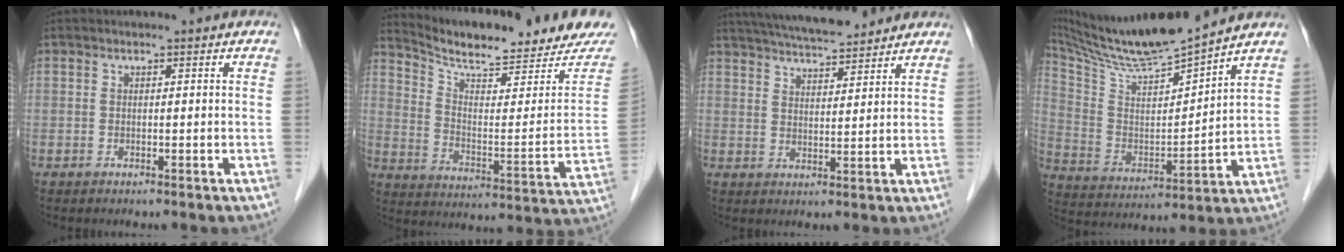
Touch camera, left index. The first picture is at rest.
{"total": 20.0, "force": [18.5, 2.6, 7.4], "torque": [-0.123, -0.055, 0.253]}
{"total": 12.1, "force": [10.9, 1.7, 4.9], "torque": [-0.088, 0.022, 0.170]}
{"total": 14.8, "force": [13.6, -0.6, 5.7], "torque": [-0.117, 0.004, 0.254]}